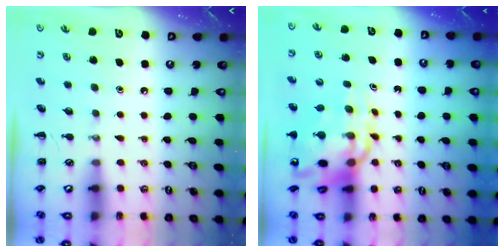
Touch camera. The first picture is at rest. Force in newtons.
{"total": 12.4, "press": 12.0, "slide": 3.3}